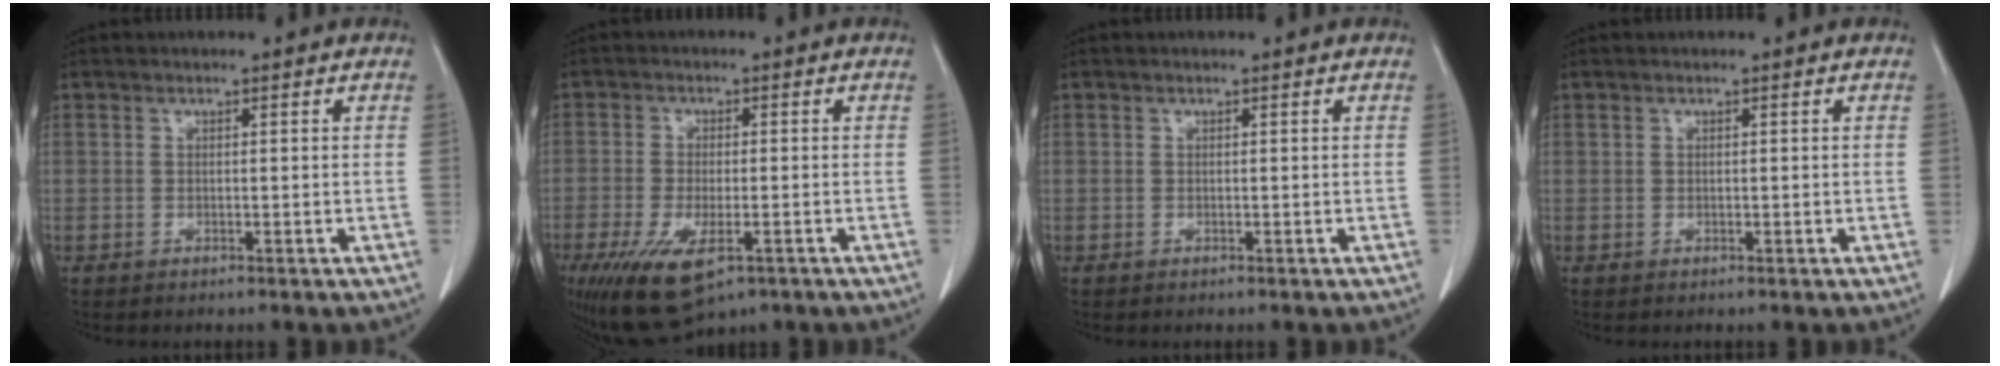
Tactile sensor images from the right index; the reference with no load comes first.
{"total": 10.2, "force": [-5.3, 4.0, 7.6], "torque": [-0.141, -0.022, -0.080]}
{"total": 0.0}
{"total": 0.0}